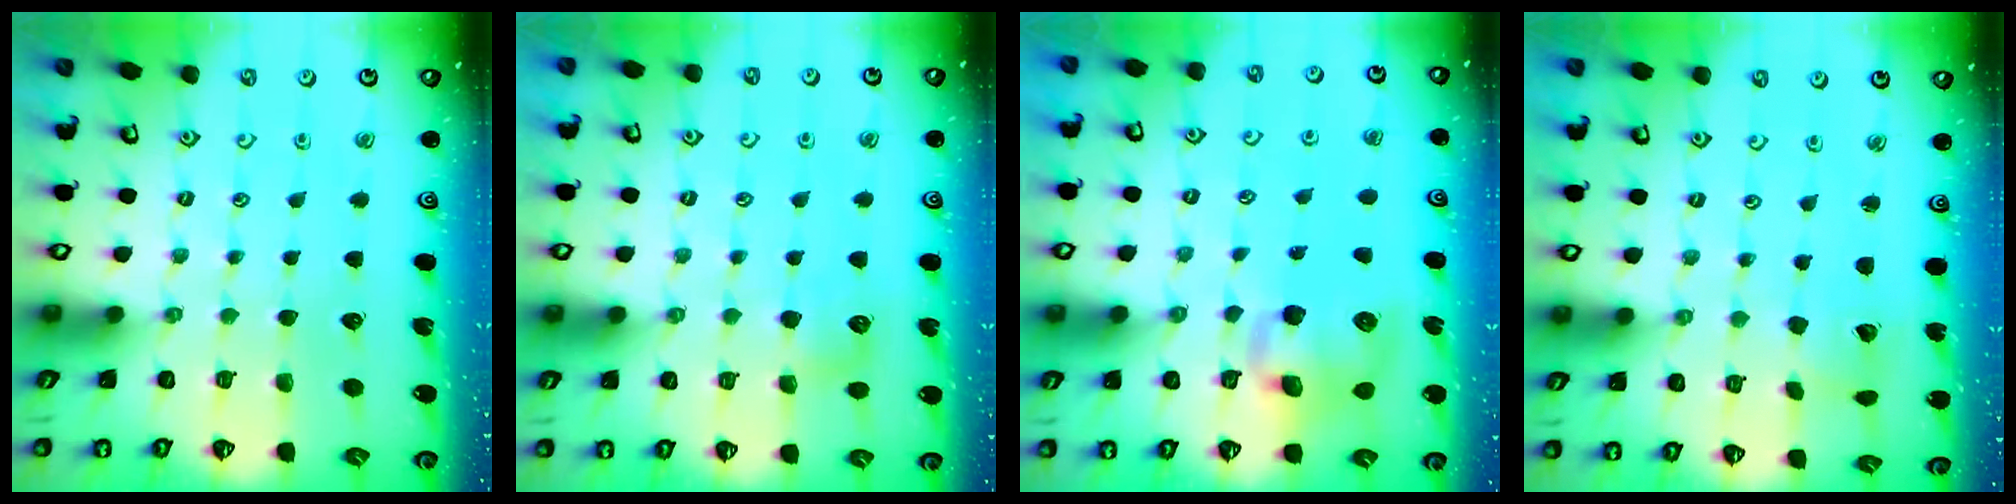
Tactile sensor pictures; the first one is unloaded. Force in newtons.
{"total": 7.0, "press": 6.9, "slide": 1.0}
{"total": 9.4, "press": 9.3, "slide": 1.8}
{"total": 2.5, "press": 2.5, "slide": 0.4}